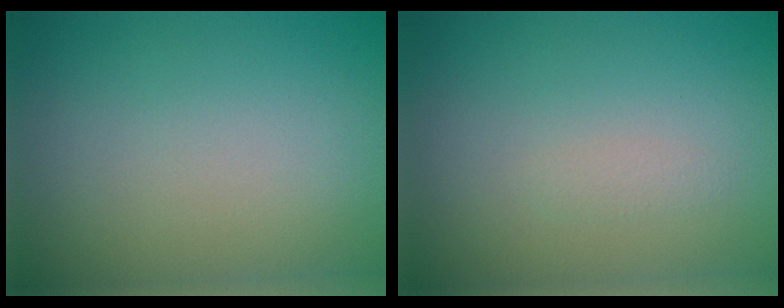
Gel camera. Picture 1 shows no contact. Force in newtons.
{"total": 0.6, "press": 0.6, "slide": 0.0}